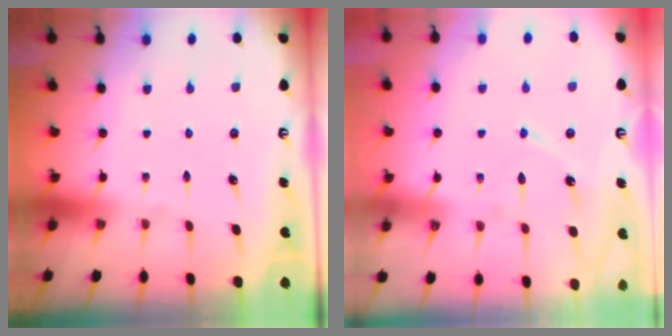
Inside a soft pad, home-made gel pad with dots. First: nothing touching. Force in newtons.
{"total": 7.1, "press": 7.1, "slide": 0.7}